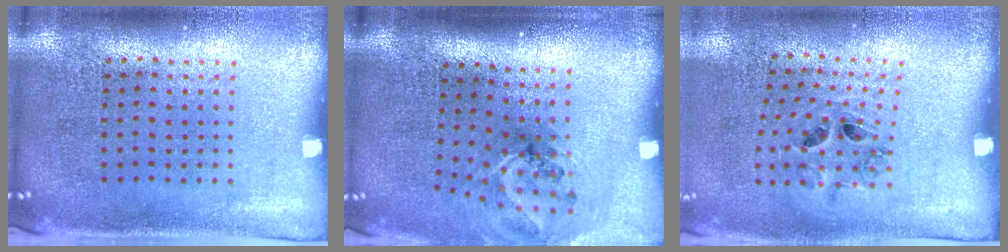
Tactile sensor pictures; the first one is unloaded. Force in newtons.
{"total": 1.3, "press": 1.1, "slide": 0.7}
{"total": 1.3, "press": 0.6, "slide": 1.1}